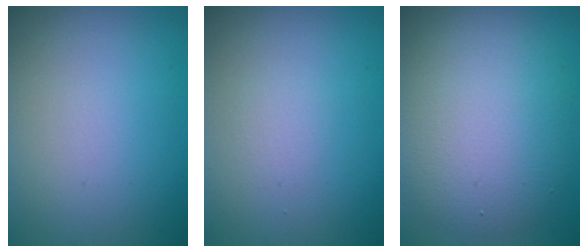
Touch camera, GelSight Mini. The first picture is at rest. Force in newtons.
{"total": 0.7, "press": 0.7, "slide": 0.1}
{"total": 8.0, "press": 8.0, "slide": 0.4}